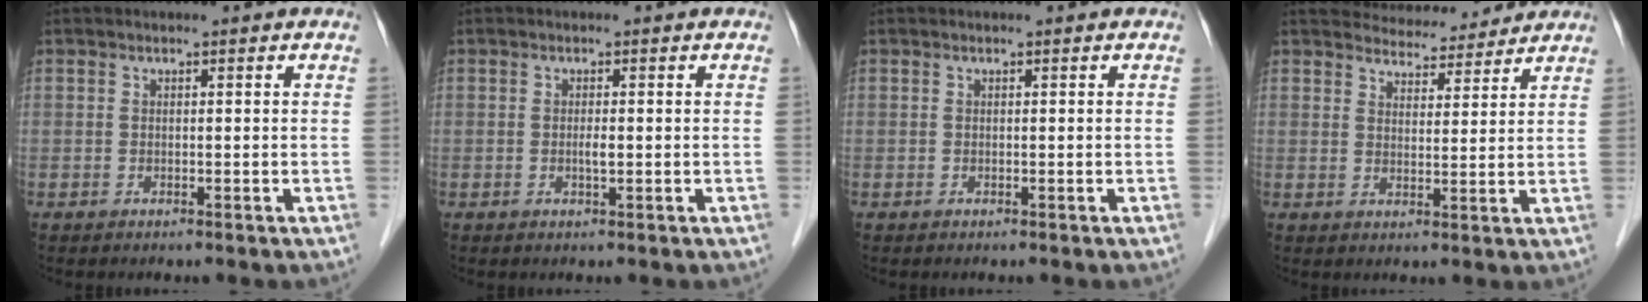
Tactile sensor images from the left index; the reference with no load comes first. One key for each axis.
{"total": 1.0, "fx": -0.1, "fy": 0.2, "fz": 1.0, "tx": -0.020, "ty": -0.002, "tz": -0.002}
{"total": 0.0}
{"total": 7.4, "fx": 7.1, "fy": 1.8, "fz": 0.7, "tx": -0.008, "ty": 0.010, "tz": 0.095}